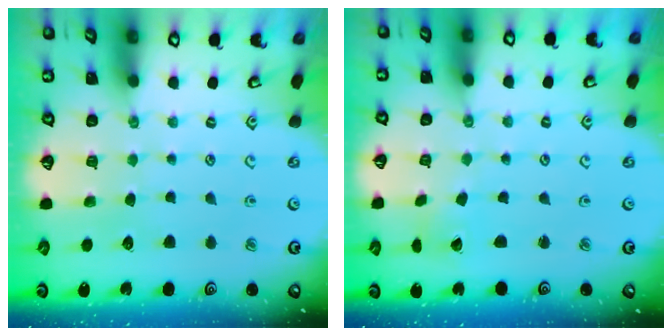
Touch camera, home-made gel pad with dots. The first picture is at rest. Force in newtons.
{"total": 0.9, "press": 0.9, "slide": 0.1}